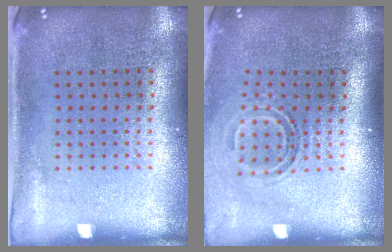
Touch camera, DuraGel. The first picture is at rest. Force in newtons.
{"total": 1.7, "press": 1.1, "slide": 1.3}